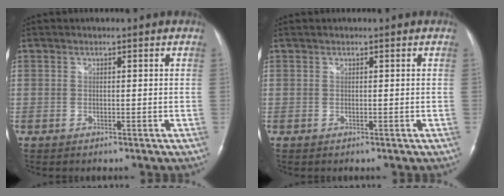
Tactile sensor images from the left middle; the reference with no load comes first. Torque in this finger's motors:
{"motor_torque": [0.09, 0.01, -0.06, 0.00]}